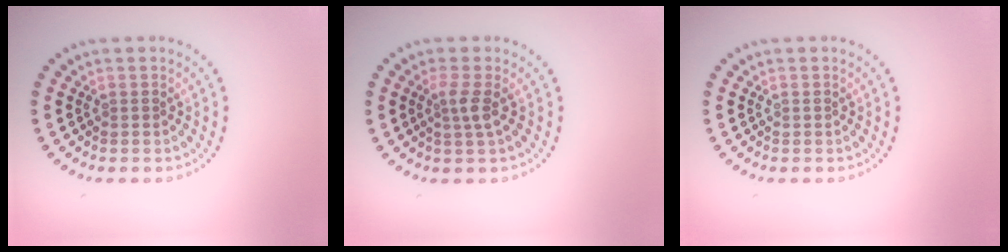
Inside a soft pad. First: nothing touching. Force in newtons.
{"total": 1.8, "press": 1.3, "slide": 1.2}
{"total": 0.0}